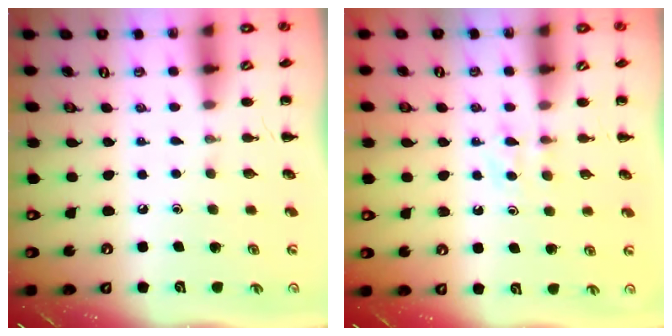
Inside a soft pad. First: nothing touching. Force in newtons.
{"total": 3.7, "press": 3.6, "slide": 1.2}